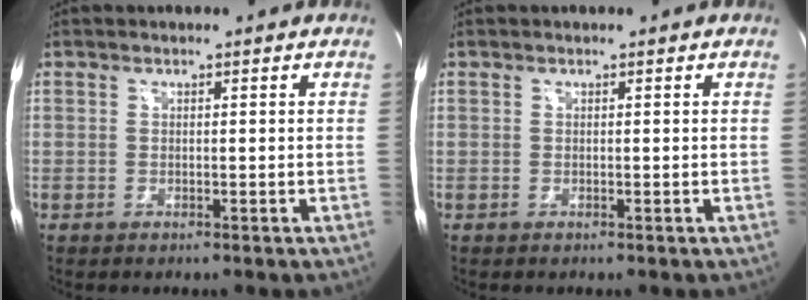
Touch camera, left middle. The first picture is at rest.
{"total": 0.0}